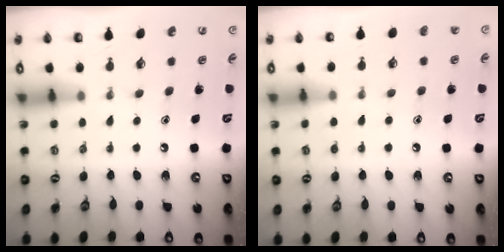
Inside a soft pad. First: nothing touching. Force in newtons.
{"total": 5.2, "press": 5.2, "slide": 0.6}